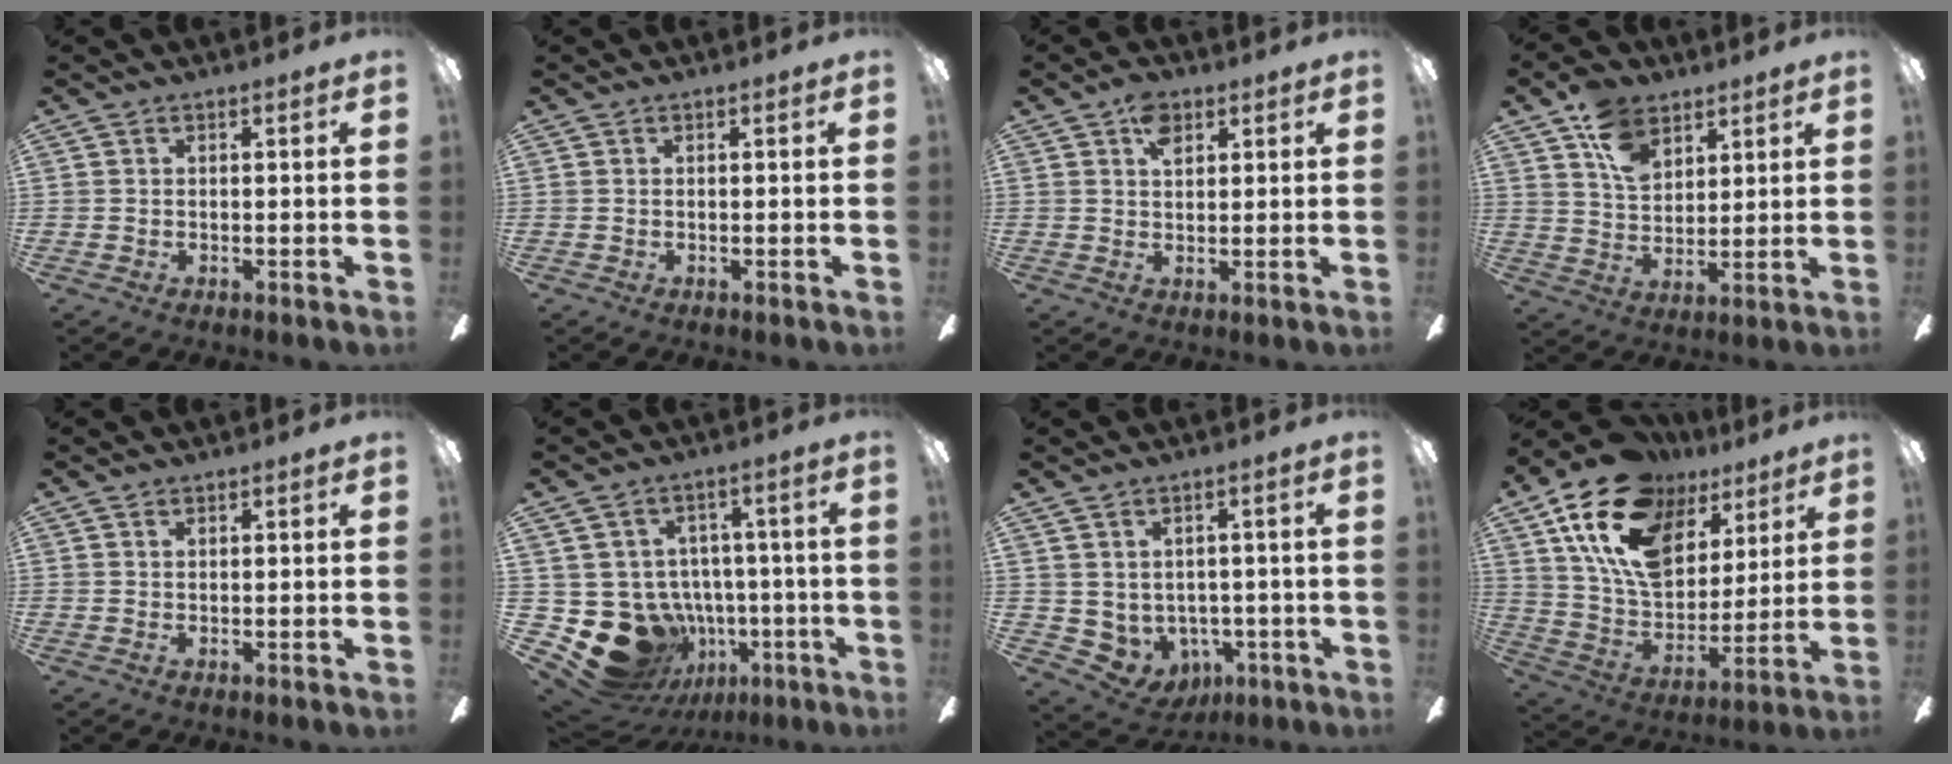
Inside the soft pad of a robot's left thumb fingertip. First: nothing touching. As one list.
[{"total": 0.0}, {"total": 5.4, "force": [2.8, 3.4, 3.2], "torque": [-0.046, -0.002, 0.046]}, {"total": 11.0, "force": [6.8, 7.1, 5.1], "torque": [-0.090, -0.019, 0.129]}, {"total": 1.0, "force": [0.7, 0.5, 0.4], "torque": [-0.010, 0.002, 0.014]}, {"total": 15.1, "force": [-5.8, 12.2, 6.8], "torque": [-0.167, 0.022, -0.073]}, {"total": 3.7, "force": [0.7, 3.5, 0.9], "torque": [-0.049, -0.017, 0.016]}, {"total": 22.3, "force": [12.7, 13.4, 12.6], "torque": [-0.233, -0.054, 0.235]}]